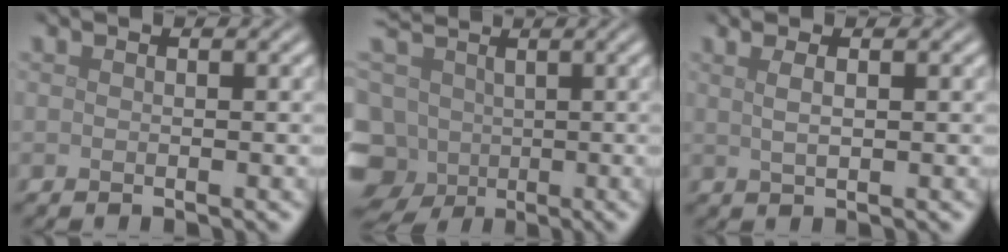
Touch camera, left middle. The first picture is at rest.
{"total": 10.8, "force": [-1.1, 9.2, 5.5], "torque": [-0.140, 0.020, -0.043]}
{"total": 2.5, "force": [1.2, 1.1, 2.0], "torque": [-0.020, 0.002, 0.005]}